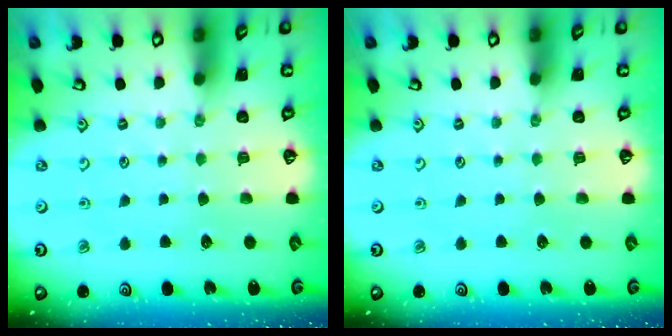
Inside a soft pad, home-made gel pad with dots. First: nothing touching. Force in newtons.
{"total": 0.0}